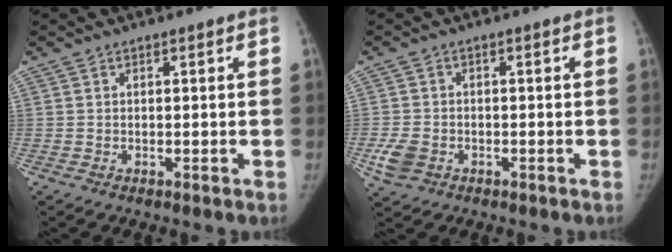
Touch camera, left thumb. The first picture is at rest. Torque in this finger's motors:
{"motor_torque": [0.03, 0.13, 0.07, -0.07, 0.01]}